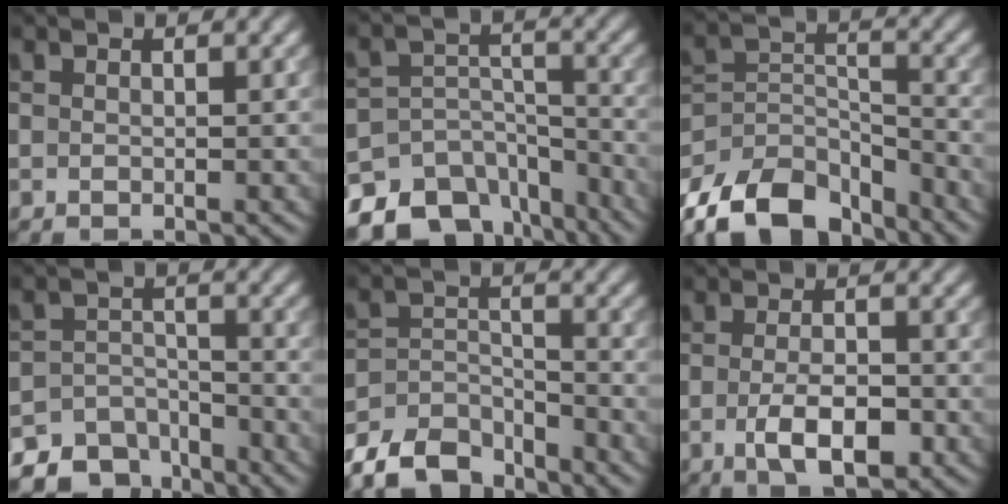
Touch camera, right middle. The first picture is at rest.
{"total": 12.1, "force": [-9.5, 6.8, 3.2], "torque": [-0.046, -0.002, -0.131]}
{"total": 12.2, "force": [-9.5, 6.0, 4.8], "torque": [-0.088, -0.001, -0.162]}
{"total": 6.6, "force": [-5.4, 3.3, 1.6], "torque": [-0.012, -0.010, -0.087]}
{"total": 7.7, "force": [-6.8, 2.9, 2.2], "torque": [-0.031, -0.007, -0.122]}
{"total": 4.2, "force": [-1.4, 1.7, 3.6], "torque": [-0.068, -0.006, -0.024]}